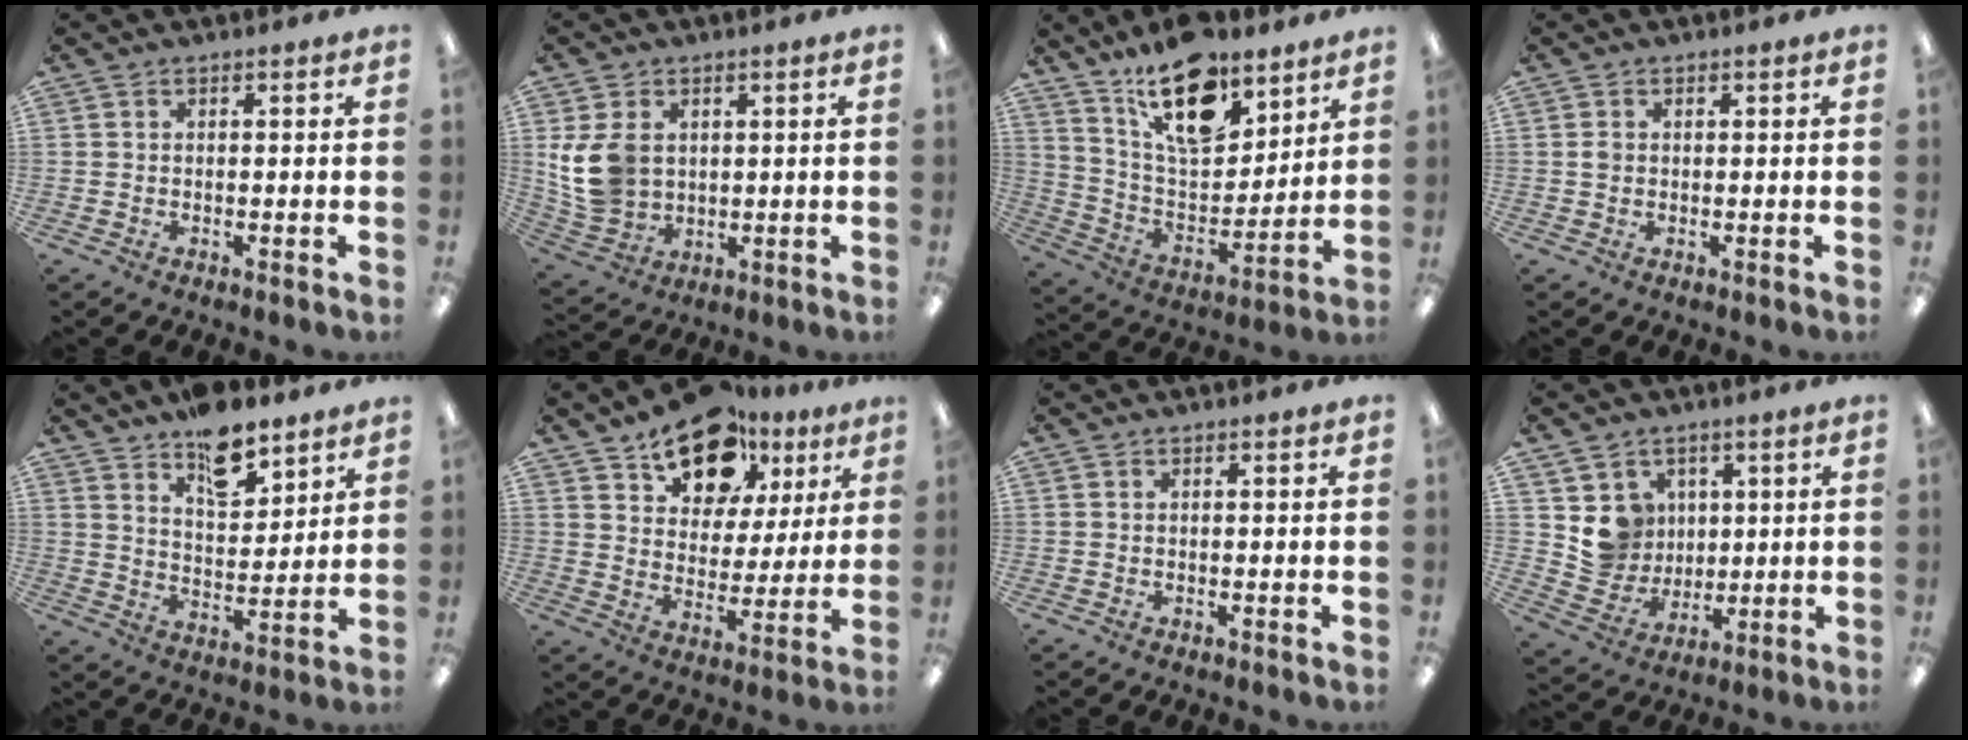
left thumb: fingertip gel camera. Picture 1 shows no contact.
{"total": 10.3, "force": [2.5, 8.1, 5.8], "torque": [-0.135, 0.006, 0.048]}
{"total": 19.5, "force": [13.0, 9.2, 11.2], "torque": [-0.183, -0.073, 0.227]}
{"total": 1.1, "force": [0.2, 1.0, 0.5], "torque": [-0.011, 0.005, 0.002]}
{"total": 11.7, "force": [8.9, 5.3, 5.4], "torque": [-0.069, -0.054, 0.156]}
{"total": 16.6, "force": [11.5, 9.8, 7.0], "torque": [-0.104, -0.066, 0.205]}
{"total": 0.0}
{"total": 8.9, "force": [3.8, 8.0, 0.8], "torque": [-0.023, -0.019, 0.081]}